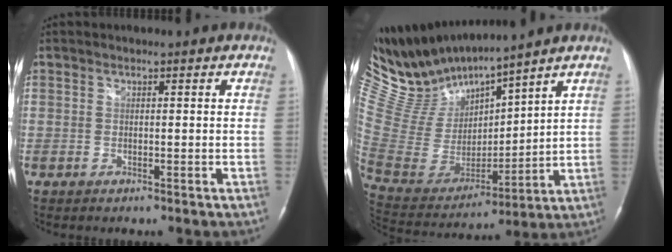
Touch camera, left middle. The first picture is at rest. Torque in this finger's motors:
{"motor_torque": [-0.28, -0.72, -0.09, -0.02]}